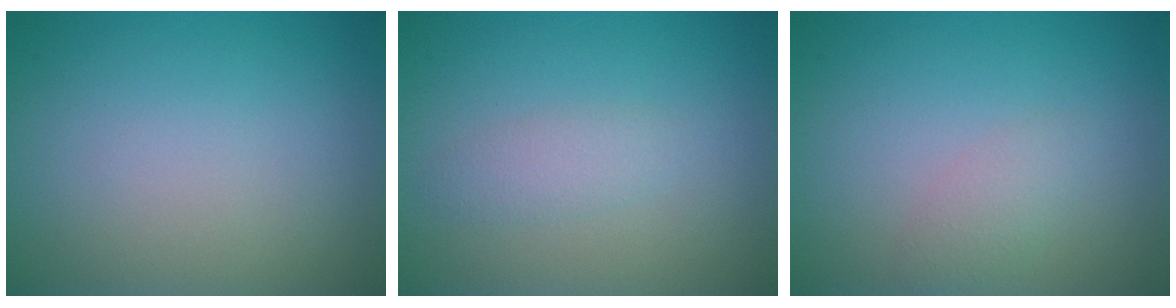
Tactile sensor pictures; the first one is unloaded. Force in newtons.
{"total": 1.4, "press": 1.4, "slide": 0.1}
{"total": 1.5, "press": 1.5, "slide": 0.0}